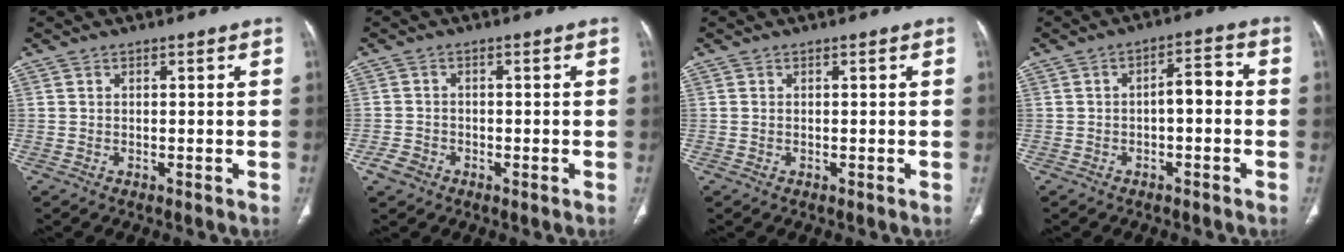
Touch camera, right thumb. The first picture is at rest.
{"total": 2.7, "force": [-1.5, 2.1, 1.0], "torque": [-0.016, 0.011, -0.026]}
{"total": 0.0}
{"total": 4.7, "force": [-0.8, 2.1, 4.1], "torque": [-0.052, 0.027, -0.017]}